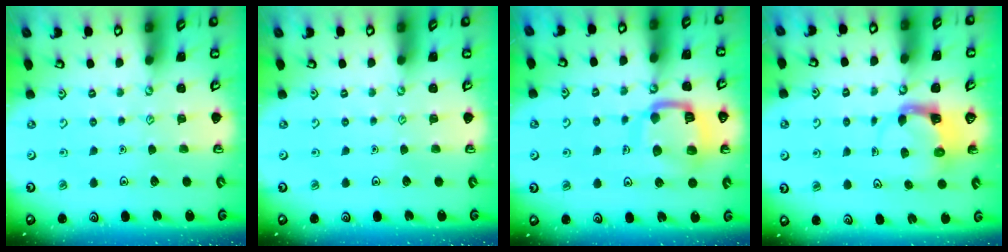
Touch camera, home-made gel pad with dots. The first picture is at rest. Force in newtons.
{"total": 0.0}
{"total": 14.1, "press": 14.0, "slide": 1.7}
{"total": 3.7, "press": 3.7, "slide": 0.6}